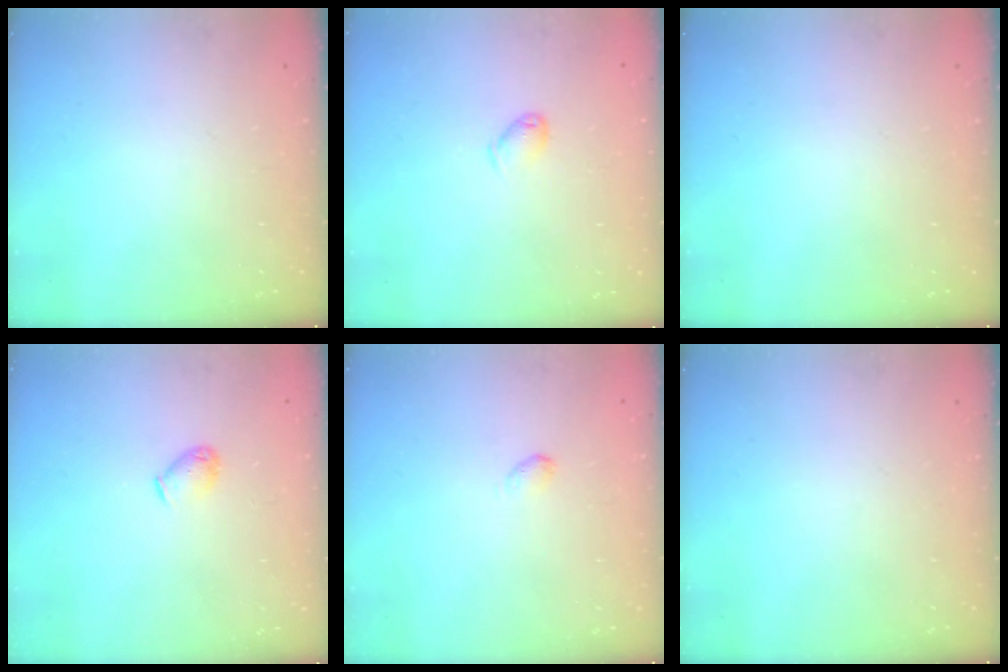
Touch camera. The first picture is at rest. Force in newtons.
{"total": 3.8, "press": 3.7, "slide": 0.5}
{"total": 0.0}
{"total": 4.7, "press": 4.6, "slide": 0.9}
{"total": 2.8, "press": 2.7, "slide": 0.5}
{"total": 0.0}